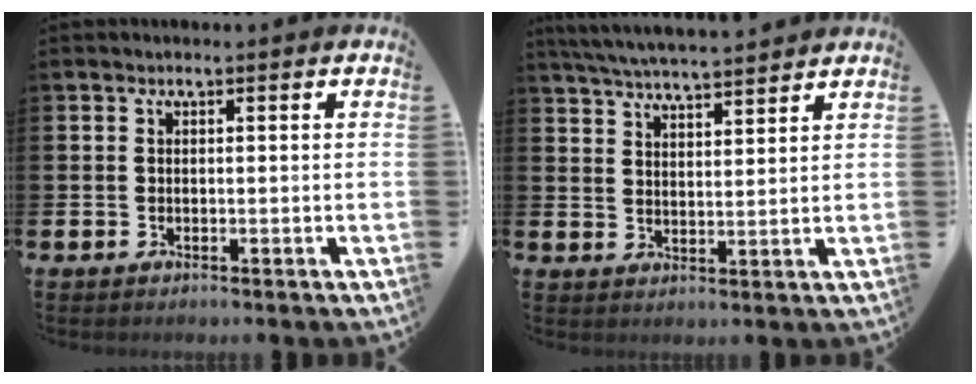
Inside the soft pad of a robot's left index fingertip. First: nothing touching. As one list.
[{"total": 5.7, "force": [5.6, 0.1, 1.1], "torque": [-0.037, -0.031, 0.100]}]